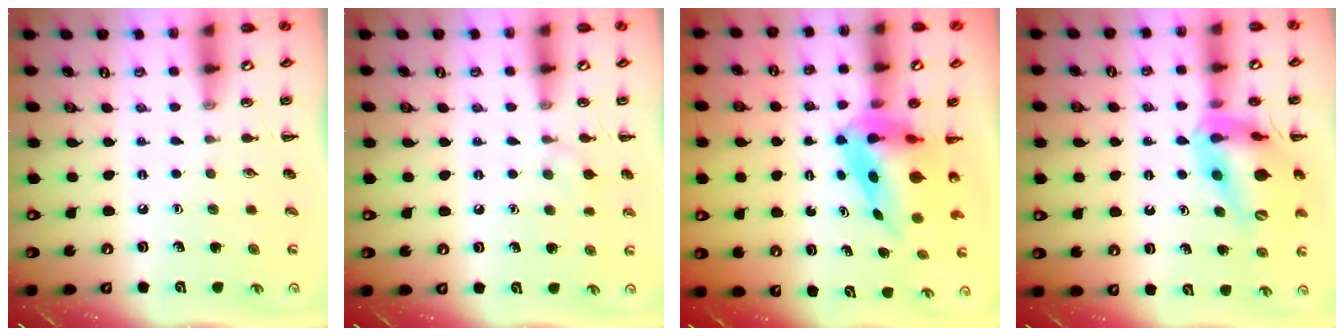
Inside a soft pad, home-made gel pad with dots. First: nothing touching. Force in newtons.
{"total": 6.2, "press": 5.9, "slide": 1.8}
{"total": 7.1, "press": 6.7, "slide": 2.2}
{"total": 18.7, "press": 18.4, "slide": 3.0}